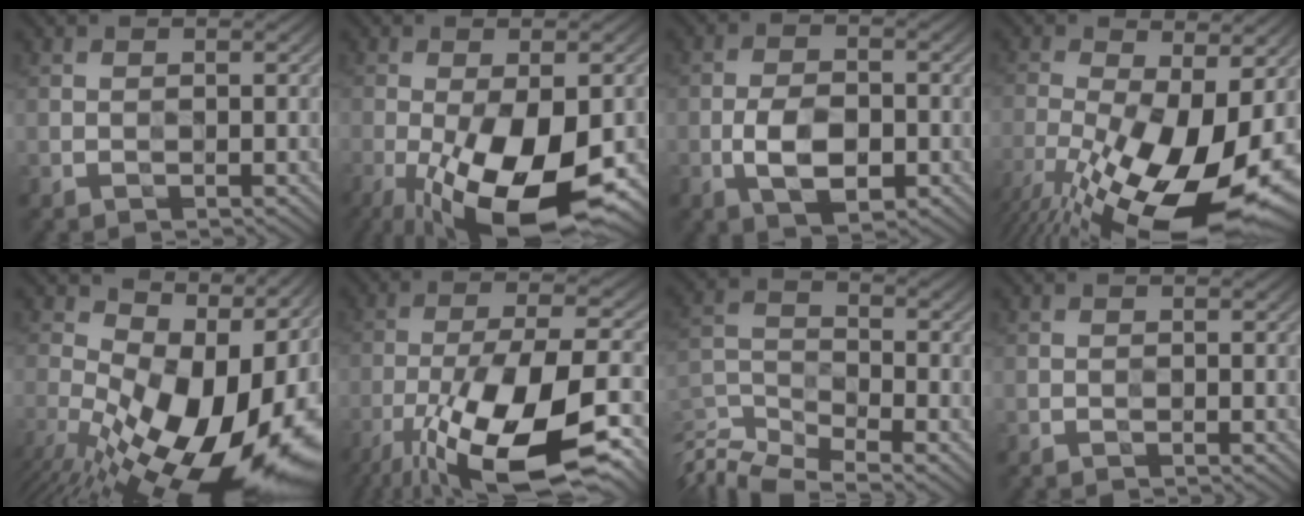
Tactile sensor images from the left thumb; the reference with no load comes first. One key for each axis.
{"total": 14.9, "fx": -5.2, "fy": 5.2, "fz": 12.9, "tx": -0.227, "ty": -0.016, "tz": -0.078}
{"total": 5.5, "fx": -1.8, "fy": 2.6, "fz": 4.5, "tx": -0.088, "ty": 0.001, "tz": -0.035}
{"total": 17.1, "fx": -6.4, "fy": 6.9, "fz": 14.3, "tx": -0.276, "ty": -0.015, "tz": -0.107}
{"total": 17.2, "fx": -1.2, "fy": 10.3, "fz": 13.7, "tx": -0.201, "ty": -0.010, "tz": -0.006}
{"total": 17.0, "fx": -9.2, "fy": 4.7, "fz": 13.5, "tx": -0.256, "ty": -0.013, "tz": -0.160}
{"total": 7.7, "fx": -6.8, "fy": 1.5, "fz": 3.1, "tx": -0.074, "ty": -0.008, "tz": -0.140}
{"total": 0.8, "fx": -0.7, "fy": -0.4, "fz": -0.3, "tx": 0.003, "ty": 0.003, "tz": -0.011}